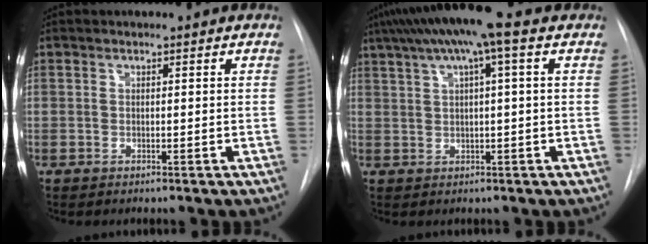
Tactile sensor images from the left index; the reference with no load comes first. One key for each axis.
{"total": 10.0, "fx": 5.4, "fy": 0.2, "fz": 8.4, "tx": -0.146, "ty": 0.038, "tz": 0.086}